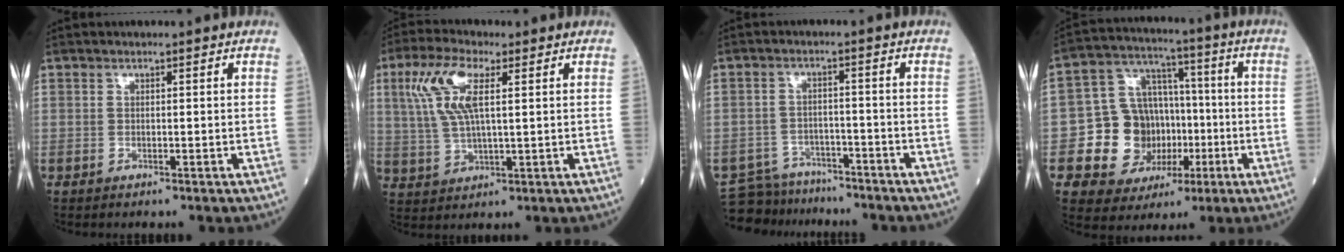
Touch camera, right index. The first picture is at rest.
{"total": 9.1, "force": [3.0, 2.6, 8.1], "torque": [-0.186, 0.016, 0.062]}
{"total": 8.8, "force": [-8.4, 2.8, -0.1], "torque": [0.003, 0.017, -0.129]}
{"total": 13.3, "force": [-2.8, 10.8, 7.2], "torque": [-0.128, 0.034, -0.032]}